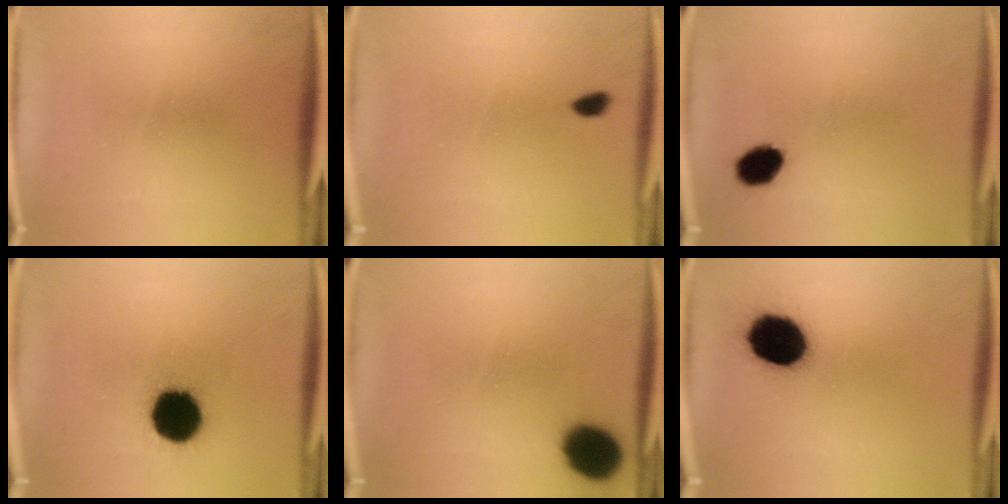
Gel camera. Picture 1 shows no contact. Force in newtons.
{"total": 1.7}
{"total": 6.1}
{"total": 17.3}
{"total": 12.7}
{"total": 16.2}